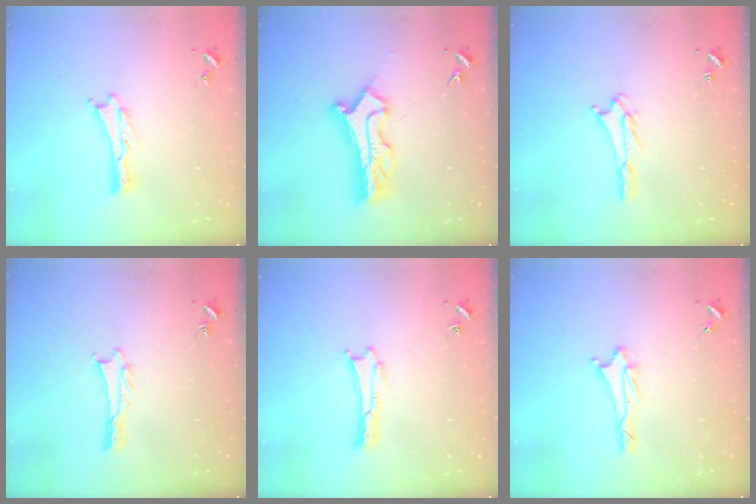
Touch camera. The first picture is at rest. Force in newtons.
{"total": 8.8, "press": 8.7, "slide": 0.9}
{"total": 2.7, "press": 2.7, "slide": 0.4}
{"total": 0.8, "press": 0.8, "slide": 0.1}
{"total": 0.0}
{"total": 1.9, "press": 1.9, "slide": 0.5}